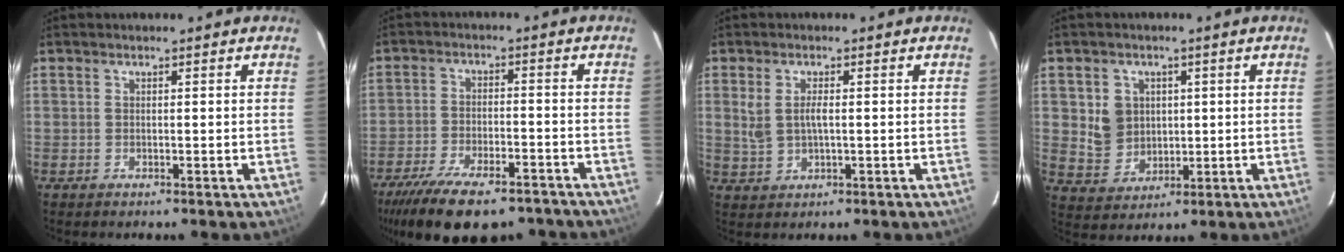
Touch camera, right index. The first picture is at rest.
{"total": 19.3, "force": [-15.0, 6.7, 10.2], "torque": [-0.206, -0.032, -0.224]}
{"total": 4.0, "force": [0.4, 1.6, 3.6], "torque": [-0.074, -0.003, 0.014]}
{"total": 7.6, "force": [1.9, 6.8, 2.7], "torque": [-0.058, 0.006, 0.056]}